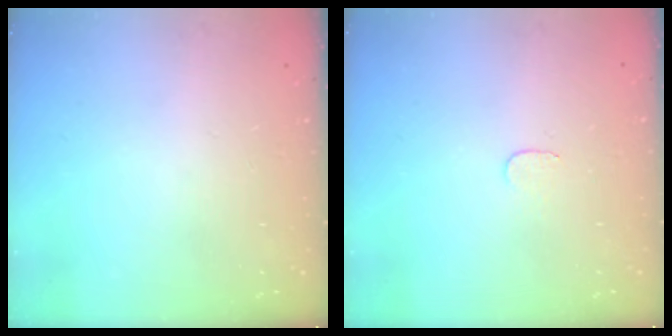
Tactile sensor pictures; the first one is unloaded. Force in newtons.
{"total": 3.0, "press": 3.0, "slide": 0.3}